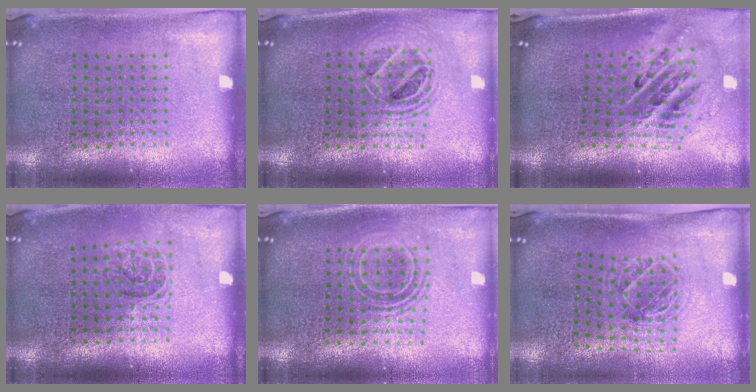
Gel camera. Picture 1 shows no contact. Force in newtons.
{"total": 1.8, "press": 1.5, "slide": 1.1}
{"total": 2.3, "press": 1.6, "slide": 1.7}
{"total": 1.2, "press": 1.0, "slide": 0.6}
{"total": 1.7, "press": 1.3, "slide": 1.1}
{"total": 1.1, "press": 1.1, "slide": 0.3}